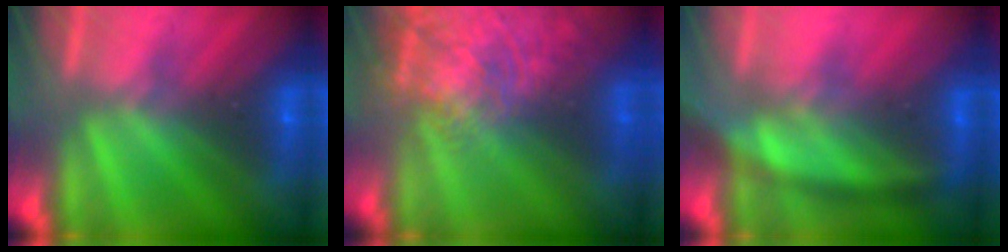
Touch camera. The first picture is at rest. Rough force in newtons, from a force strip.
{"total": 7.7}
{"total": 3.1}